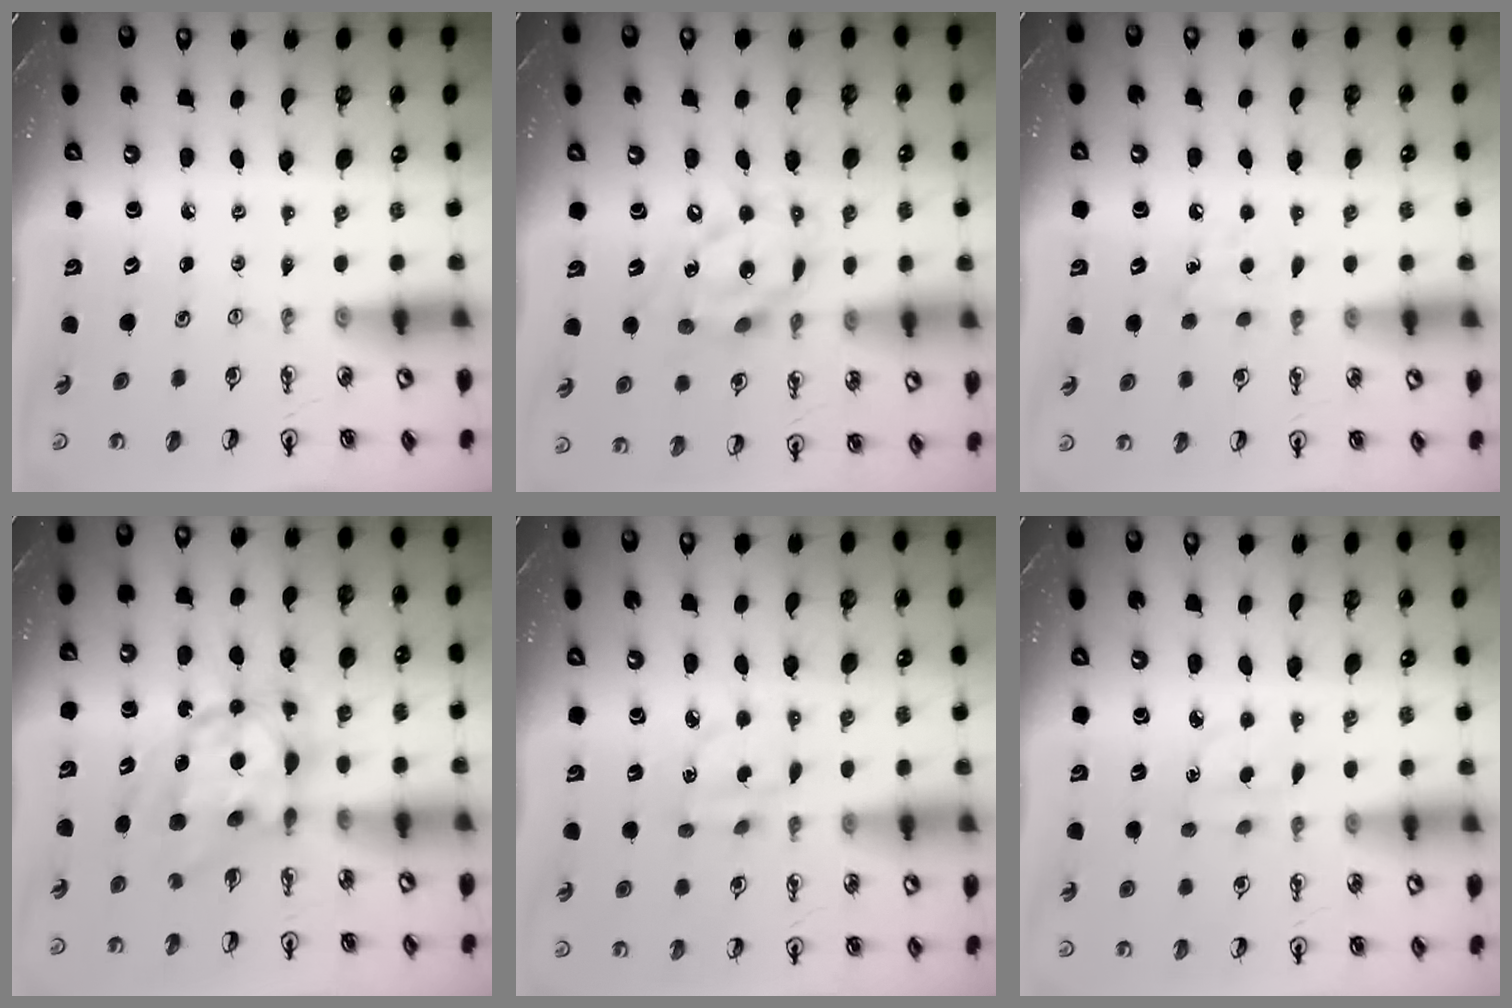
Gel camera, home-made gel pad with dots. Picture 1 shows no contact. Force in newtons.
{"total": 13.8, "press": 13.8, "slide": 1.2}
{"total": 7.5, "press": 7.4, "slide": 0.9}
{"total": 10.8, "press": 10.7, "slide": 1.0}
{"total": 3.4, "press": 3.4, "slide": 0.1}
{"total": 2.6, "press": 2.5, "slide": 0.7}